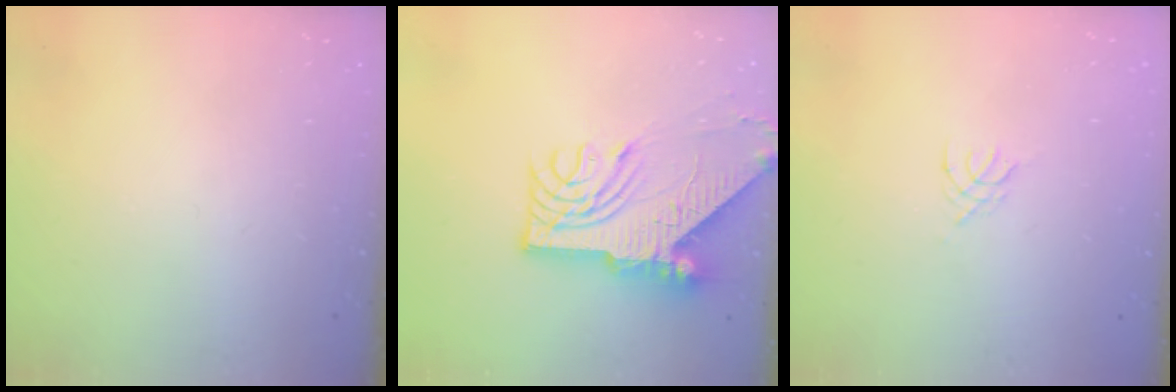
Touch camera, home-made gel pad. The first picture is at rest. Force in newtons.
{"total": 12.0, "press": 11.9, "slide": 1.4}
{"total": 1.2, "press": 1.2, "slide": 0.3}